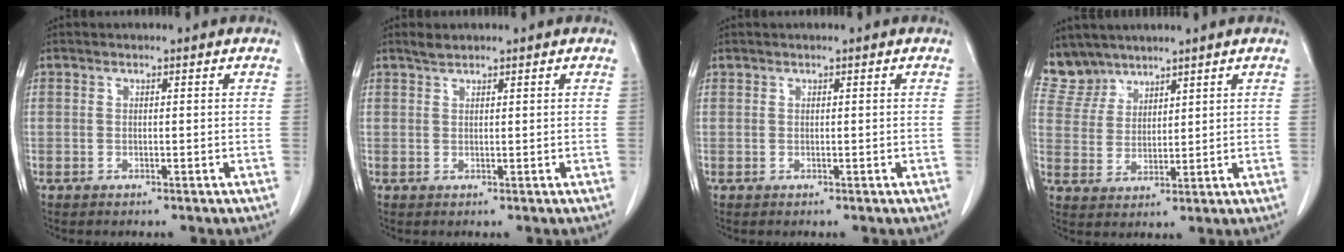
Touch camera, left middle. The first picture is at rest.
{"total": 1.2, "force": [1.1, 0.2, 0.4], "torque": [-0.012, 0.003, 0.024]}
{"total": 0.0}
{"total": 5.3, "force": [4.9, 2.1, -0.4], "torque": [0.003, 0.005, 0.111]}